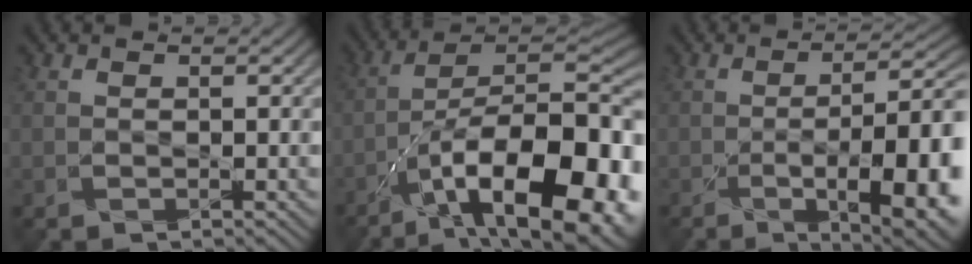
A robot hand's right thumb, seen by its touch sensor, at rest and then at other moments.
{"total": 19.1, "force": [-11.0, 7.5, 13.7], "torque": [-0.187, -0.020, -0.179]}
{"total": 13.9, "force": [-5.2, 4.2, 12.2], "torque": [-0.152, 0.000, -0.078]}